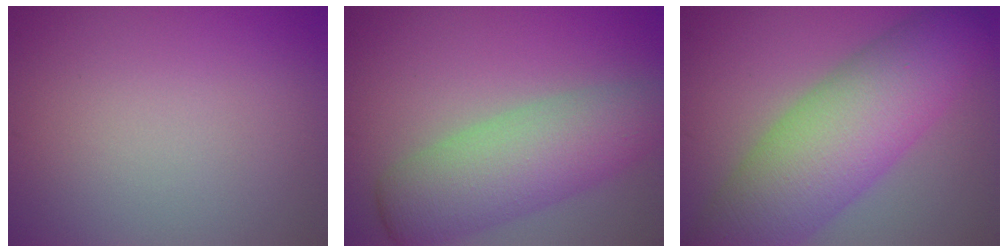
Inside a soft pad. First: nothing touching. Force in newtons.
{"total": 7.2, "press": 7.2, "slide": 0.4}
{"total": 10.7, "press": 10.7, "slide": 0.6}